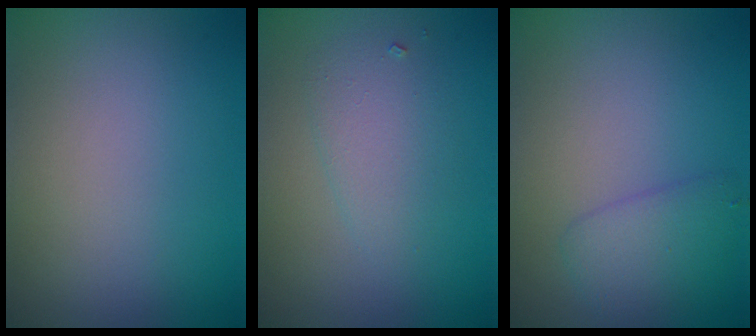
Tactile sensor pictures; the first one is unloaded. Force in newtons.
{"total": 2.3, "press": 2.3, "slide": 0.2}
{"total": 2.5, "press": 2.5, "slide": 0.2}